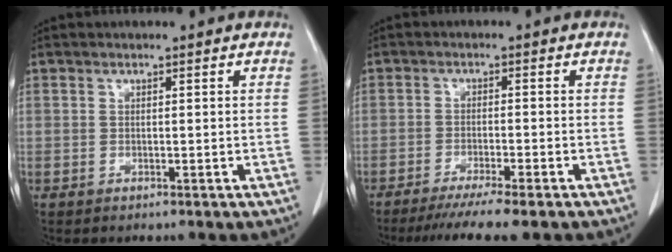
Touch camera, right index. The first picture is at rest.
{"total": 8.3, "force": [-6.8, -0.4, 4.8], "torque": [-0.060, -0.021, -0.105]}